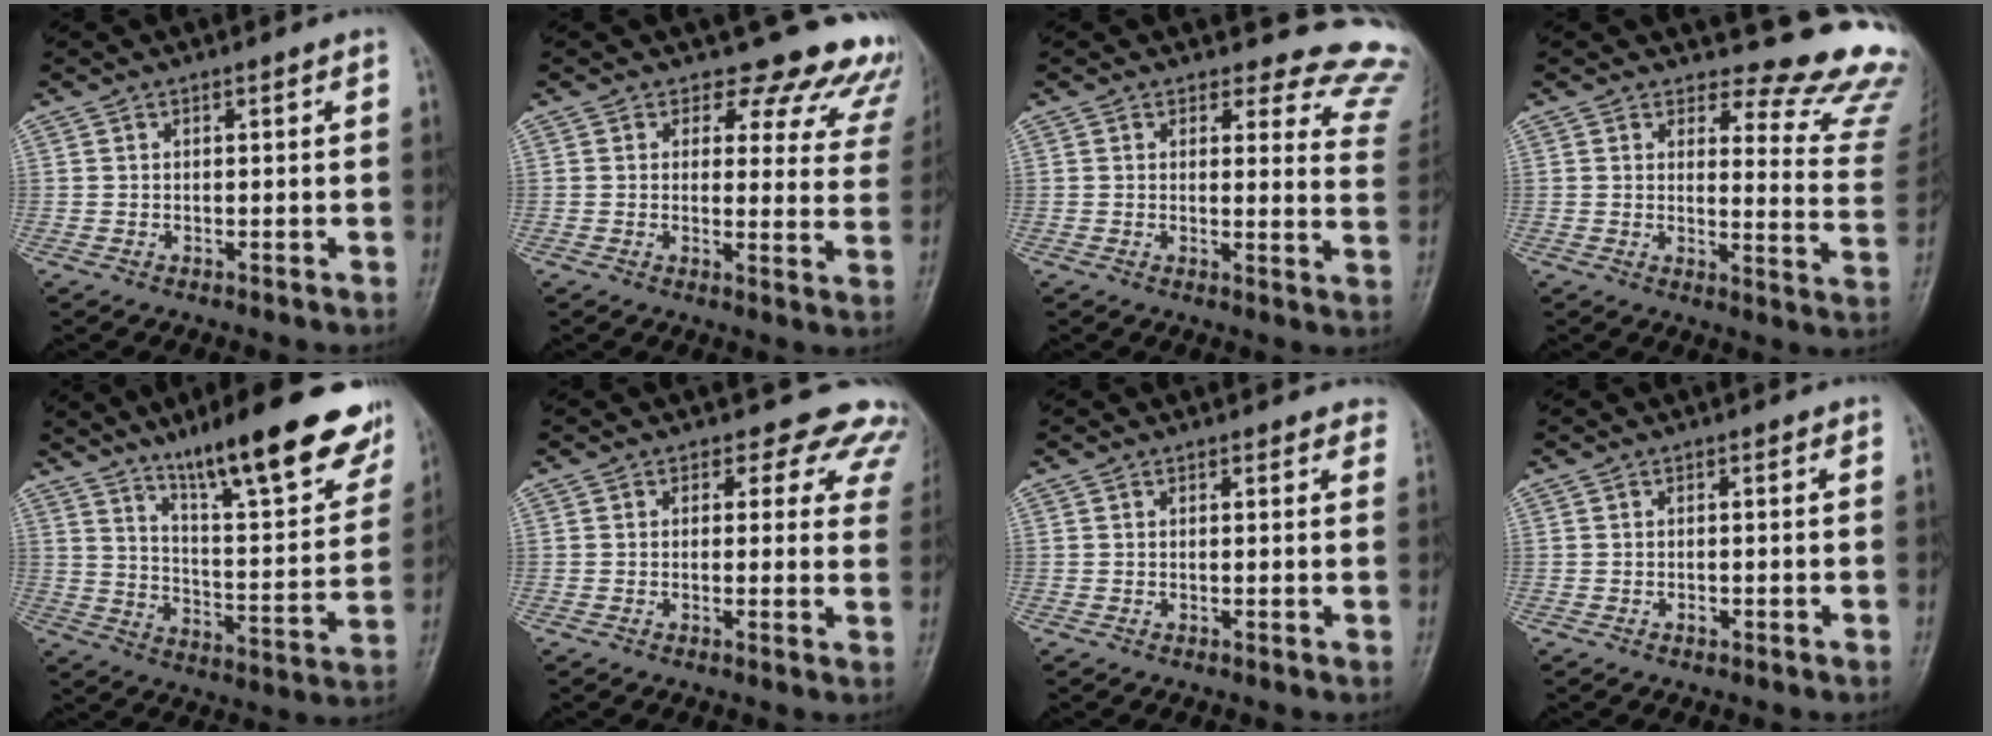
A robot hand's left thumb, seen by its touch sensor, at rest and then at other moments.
{"total": 14.7, "force": [13.2, 6.0, 1.9], "torque": [0.039, -0.100, 0.113]}
{"total": 14.0, "force": [13.3, 4.1, 1.0], "torque": [0.050, -0.131, 0.101]}
{"total": 15.1, "force": [14.6, 3.2, 1.8], "torque": [0.027, -0.176, 0.138]}
{"total": 22.4, "force": [15.5, 4.7, 15.4], "torque": [-0.191, -0.066, 0.238]}
{"total": 9.6, "force": [8.2, 4.9, 1.5], "torque": [0.044, -0.034, 0.057]}
{"total": 2.5, "force": [2.1, 1.1, 0.6], "torque": [0.018, -0.006, 0.008]}
{"total": 0.7, "force": [-0.3, 0.5, 0.4], "torque": [-0.005, 0.001, -0.006]}